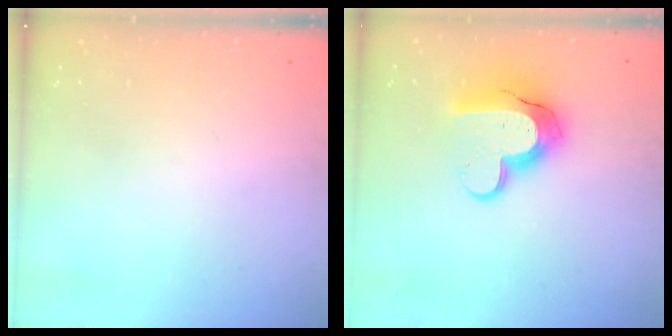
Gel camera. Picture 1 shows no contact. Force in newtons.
{"total": 15.4, "press": 15.3, "slide": 1.1}